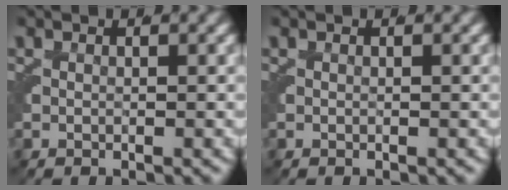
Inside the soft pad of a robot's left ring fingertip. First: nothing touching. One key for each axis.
{"total": 0.0}